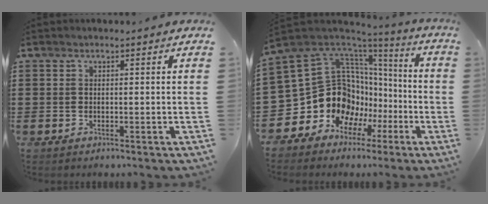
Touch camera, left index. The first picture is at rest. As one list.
[{"total": 15.3, "force": [-1.5, 13.3, 7.3], "torque": [-0.202, -0.028, -0.002]}]